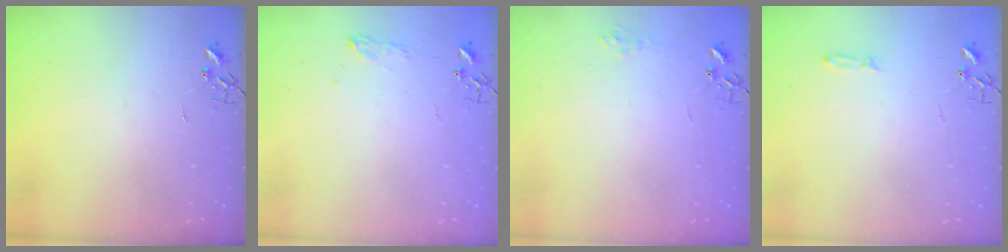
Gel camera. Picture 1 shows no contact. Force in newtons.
{"total": 6.8, "press": 6.8, "slide": 0.8}
{"total": 6.6, "press": 6.6, "slide": 0.8}
{"total": 3.0, "press": 2.9, "slide": 0.5}